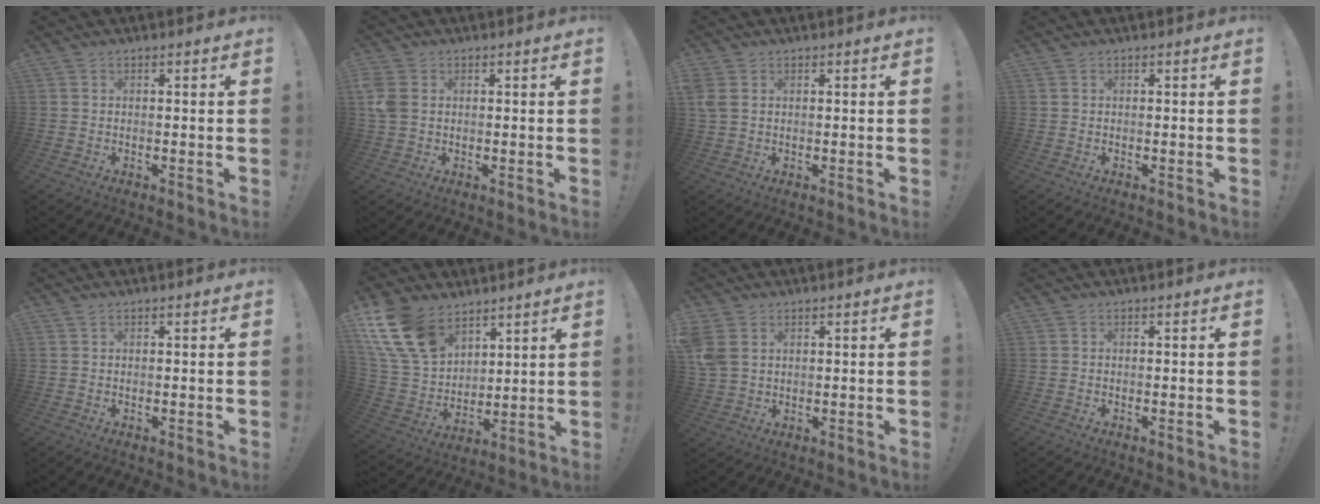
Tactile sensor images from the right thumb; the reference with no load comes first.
{"total": 5.3, "force": [1.1, 4.0, 3.3], "torque": [-0.070, 0.002, 0.023]}
{"total": 3.6, "force": [1.2, 2.6, 2.3], "torque": [-0.044, -0.002, 0.023]}
{"total": 0.0}
{"total": 0.8, "force": [0.5, 0.4, 0.5], "torque": [-0.011, 0.001, 0.011]}
{"total": 17.9, "force": [10.7, 11.2, 9.0], "torque": [-0.201, -0.055, 0.208]}
{"total": 6.2, "force": [2.6, 4.4, 3.5], "torque": [-0.077, -0.006, 0.053]}
{"total": 0.0}